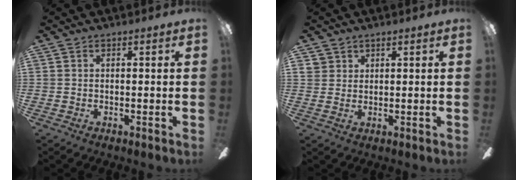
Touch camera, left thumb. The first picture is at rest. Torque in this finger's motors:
{"motor_torque": [0.35, 0.22, 0.63, -0.08, 0.00]}